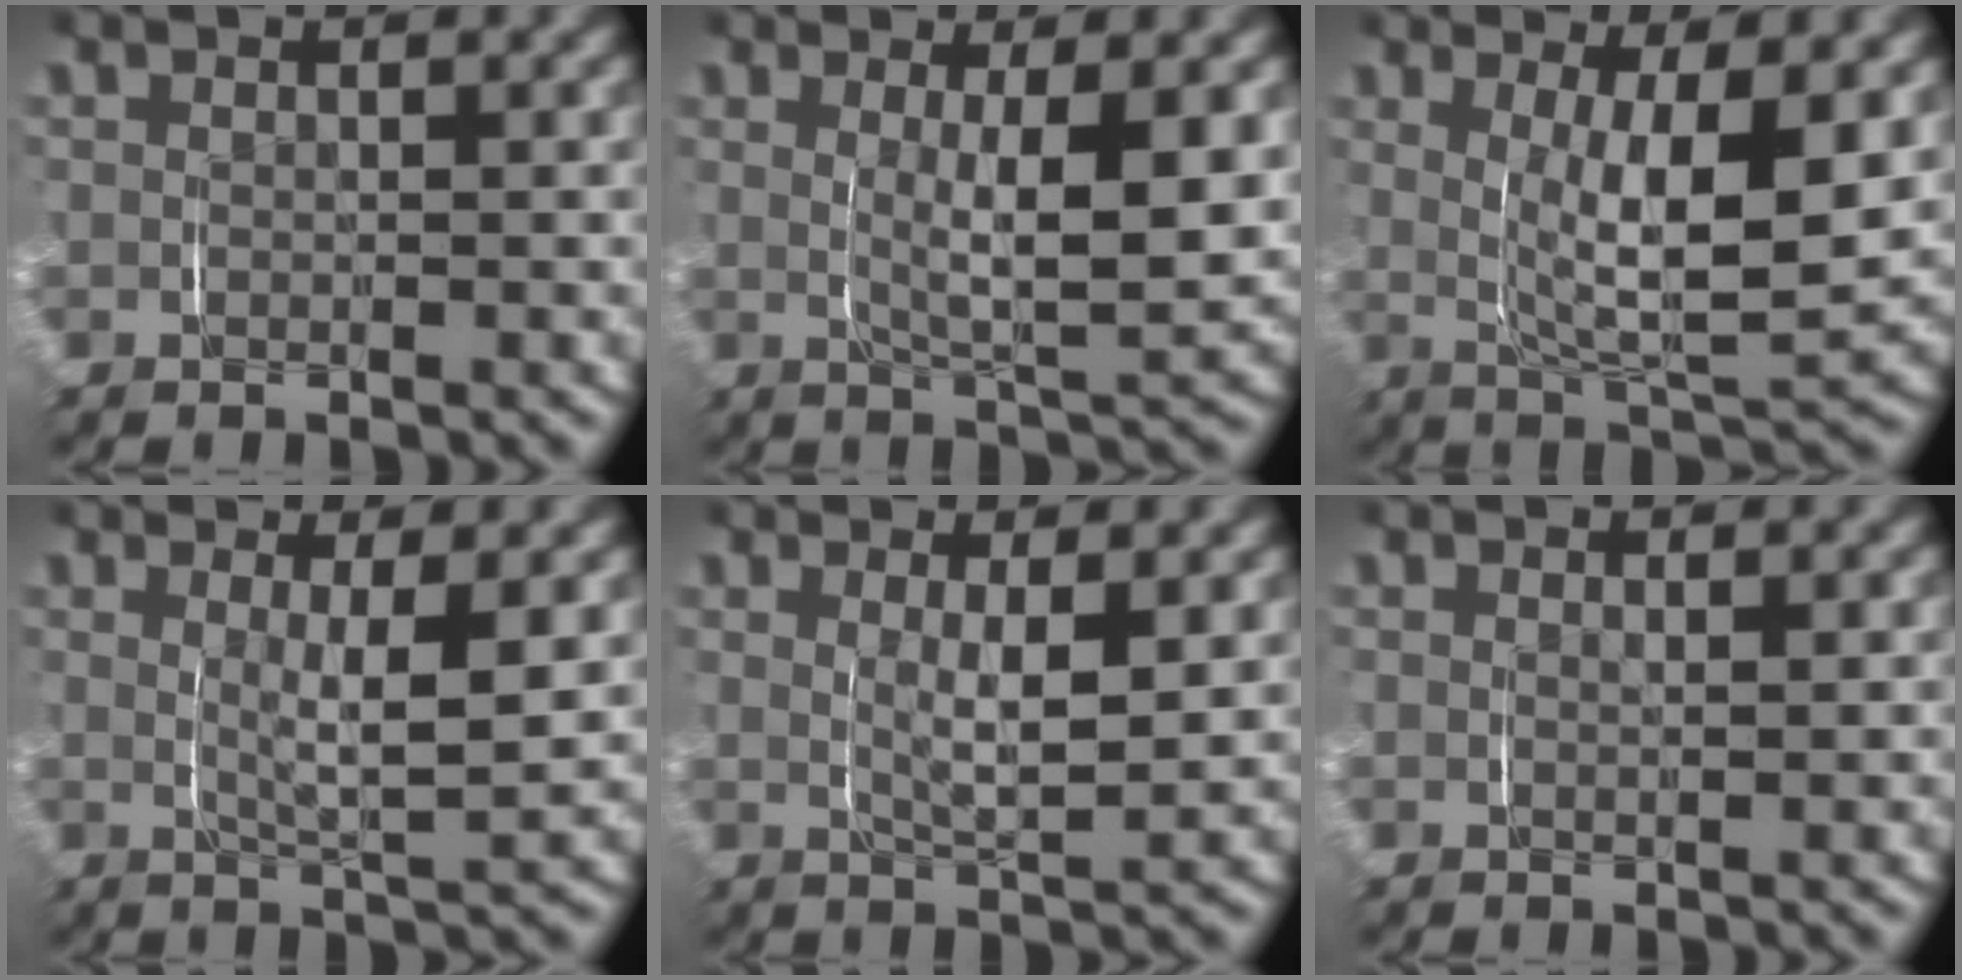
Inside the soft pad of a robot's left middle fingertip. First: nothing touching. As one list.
[{"total": 5.1, "force": [1.0, 1.0, 4.9], "torque": [-0.079, -0.015, 0.022]}, {"total": 7.9, "force": [1.5, 2.8, 7.3], "torque": [-0.119, -0.014, 0.030]}, {"total": 4.0, "force": [1.1, 0.6, 3.9], "torque": [-0.064, -0.013, 0.022]}, {"total": 3.4, "force": [0.9, 0.7, 3.2], "torque": [-0.056, -0.012, 0.020]}, {"total": 0.7, "force": [0.5, -0.2, 0.5], "torque": [-0.011, -0.004, 0.011]}]